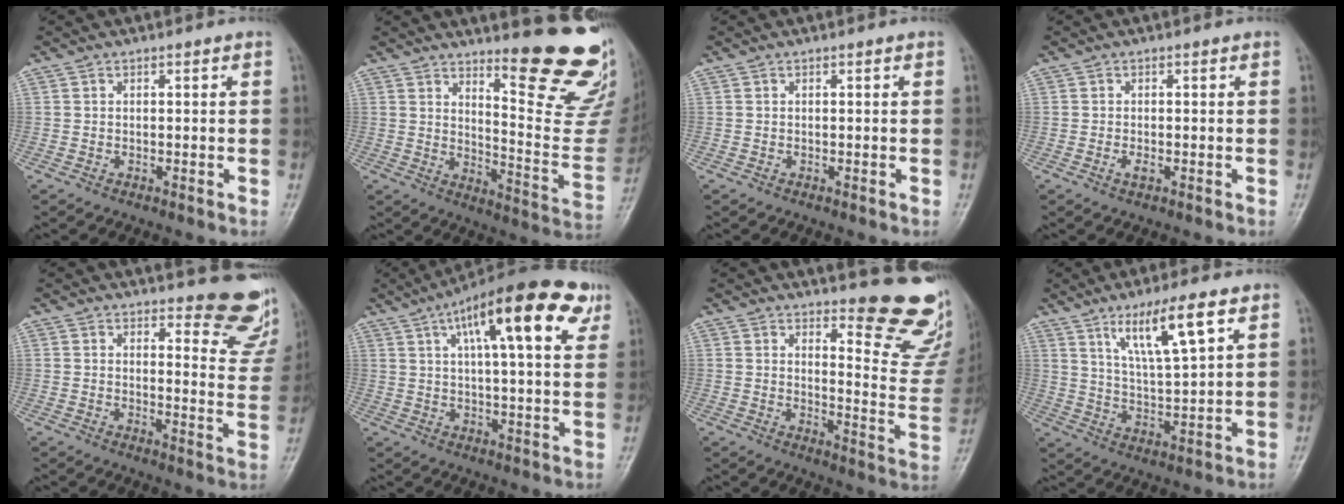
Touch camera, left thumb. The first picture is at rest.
{"total": 19.2, "force": [14.5, 3.4, 12.1], "torque": [-0.126, -0.154, 0.197]}
{"total": 0.0}
{"total": 1.2, "force": [-0.3, 0.6, 1.0], "torque": [-0.018, -0.002, -0.006]}
{"total": 11.0, "force": [9.5, 3.6, 4.3], "torque": [-0.016, -0.085, 0.092]}
{"total": 20.0, "force": [9.4, 5.8, 16.7], "torque": [-0.235, 0.001, 0.135]}
{"total": 14.1, "force": [11.8, 3.2, 7.0], "torque": [-0.051, -0.130, 0.141]}
{"total": 11.0, "force": [6.1, 1.9, 9.0], "torque": [-0.159, -0.030, 0.116]}